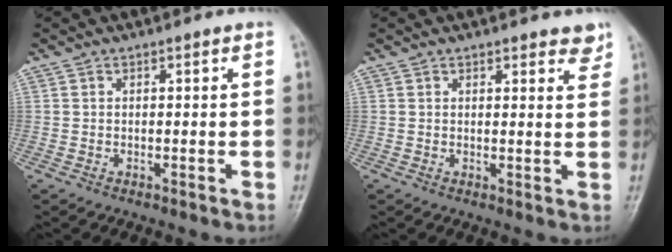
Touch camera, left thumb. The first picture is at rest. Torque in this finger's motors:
{"motor_torque": [-0.01, -0.02, 0.14, -0.01, 0.06]}